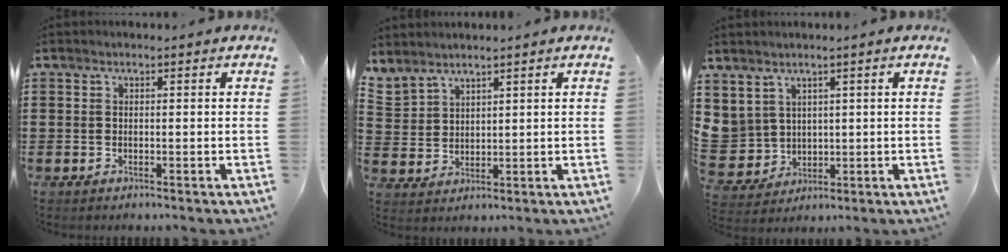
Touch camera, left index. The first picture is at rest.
{"total": 3.6, "force": [3.3, 1.4, -0.2], "torque": [-0.010, -0.008, 0.064]}
{"total": 4.2, "force": [2.1, 3.6, 0.2], "torque": [-0.033, -0.006, 0.038]}